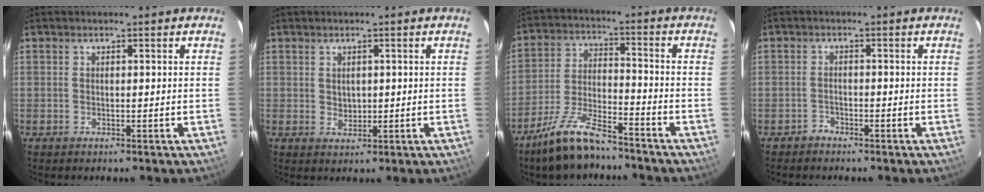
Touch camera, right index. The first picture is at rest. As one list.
[{"total": 1.8, "force": [0.4, 1.6, 0.7], "torque": [-0.010, 0.001, 0.010]}, {"total": 11.9, "force": [-9.7, 2.7, 6.3], "torque": [-0.137, -0.004, -0.177]}, {"total": 1.4, "force": [-1.4, 0.4, -0.1], "torque": [0.000, 0.003, -0.027]}]